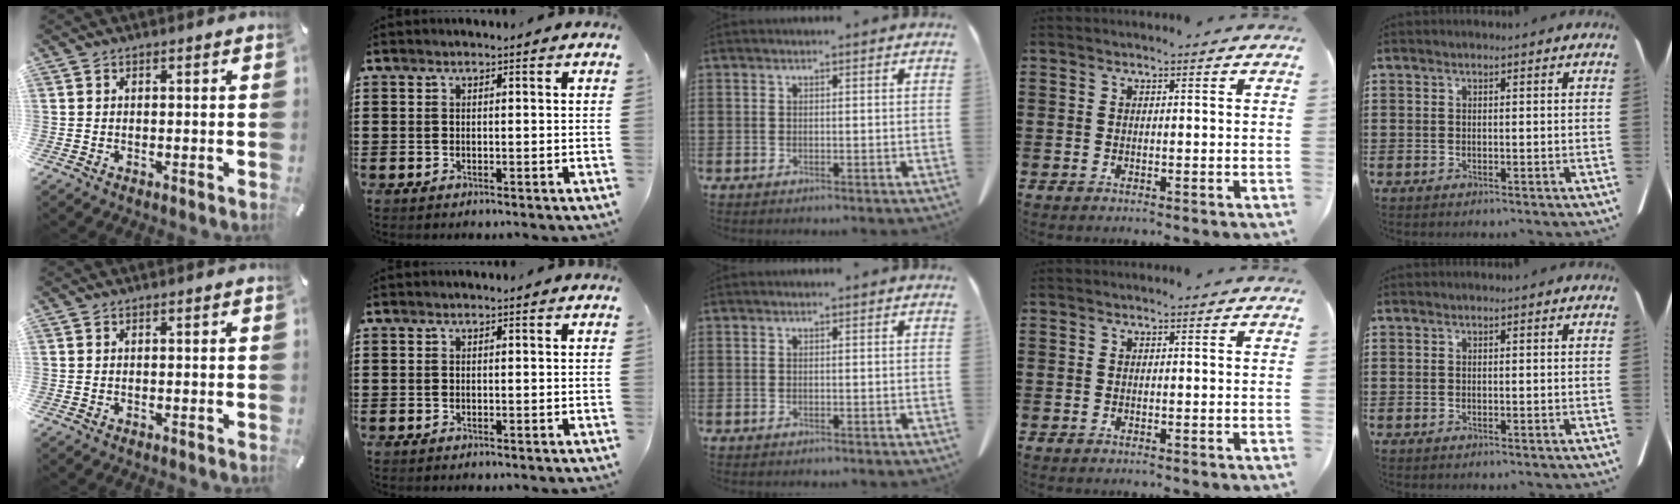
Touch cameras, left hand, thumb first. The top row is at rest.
{}